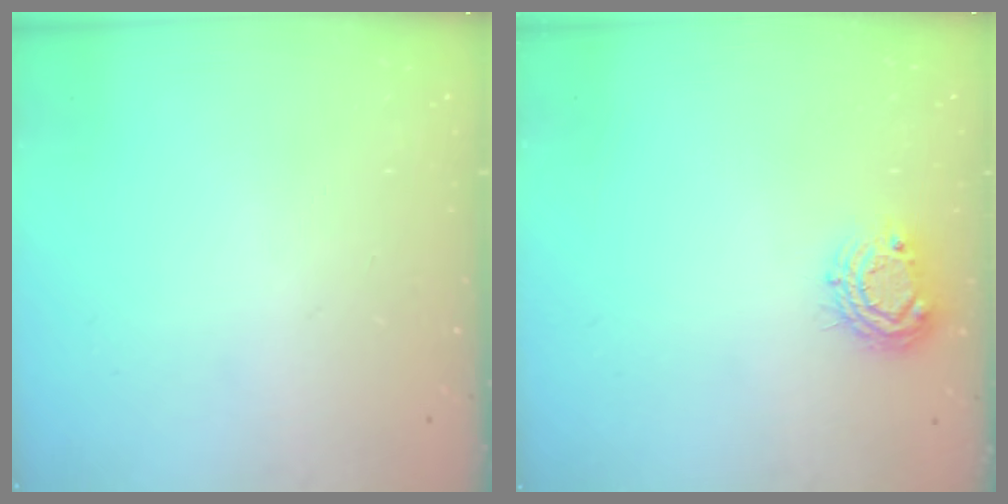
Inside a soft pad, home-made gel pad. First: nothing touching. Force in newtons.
{"total": 7.6, "press": 7.6, "slide": 0.5}